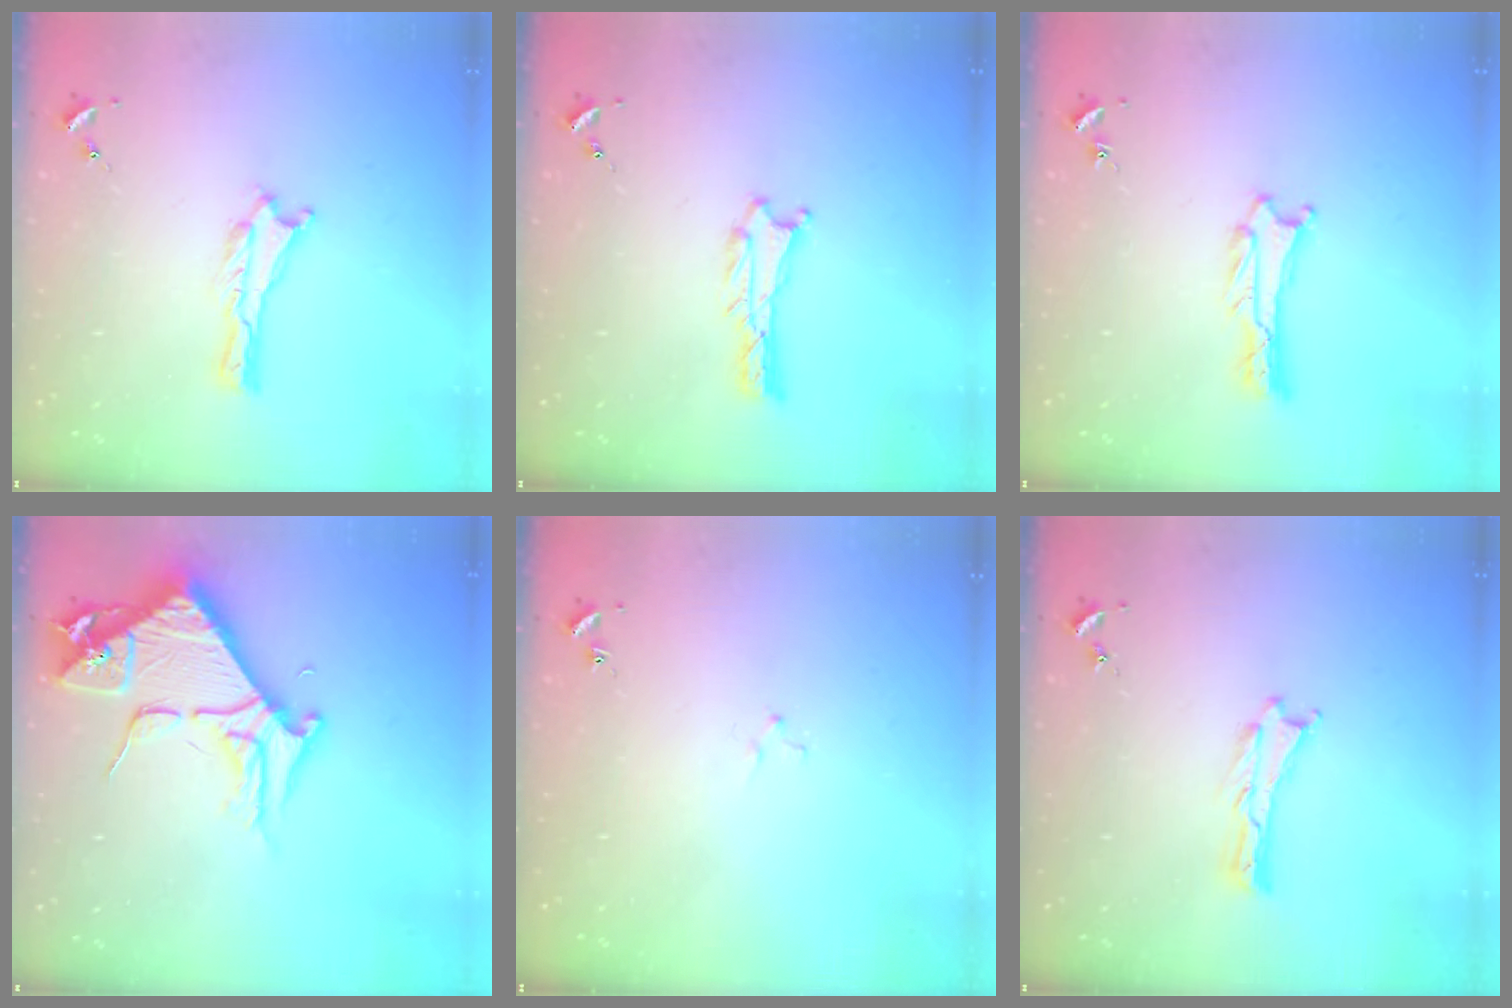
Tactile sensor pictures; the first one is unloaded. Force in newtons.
{"total": 0.9, "press": 0.8, "slide": 0.1}
{"total": 1.3, "press": 1.3, "slide": 0.0}
{"total": 8.3, "press": 8.2, "slide": 0.9}
{"total": 1.5, "press": 1.5, "slide": 0.2}
{"total": 0.0}